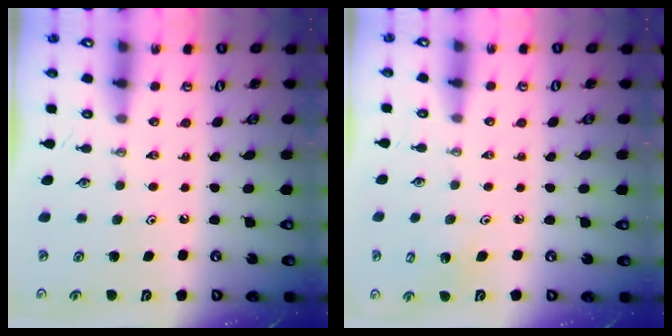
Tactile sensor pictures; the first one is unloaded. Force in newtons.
{"total": 2.5, "press": 2.4, "slide": 0.6}